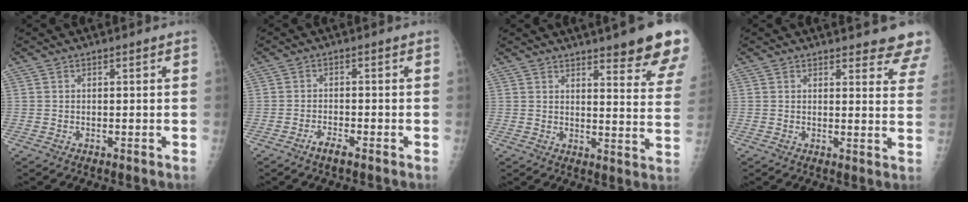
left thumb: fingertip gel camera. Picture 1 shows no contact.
{"total": 2.5, "force": [-1.9, 0.5, 1.6], "torque": [-0.039, 0.007, -0.037]}
{"total": 17.2, "force": [13.1, 2.8, 10.8], "torque": [-0.112, -0.070, 0.154]}
{"total": 9.7, "force": [9.2, 2.0, 2.4], "torque": [0.013, -0.058, 0.077]}